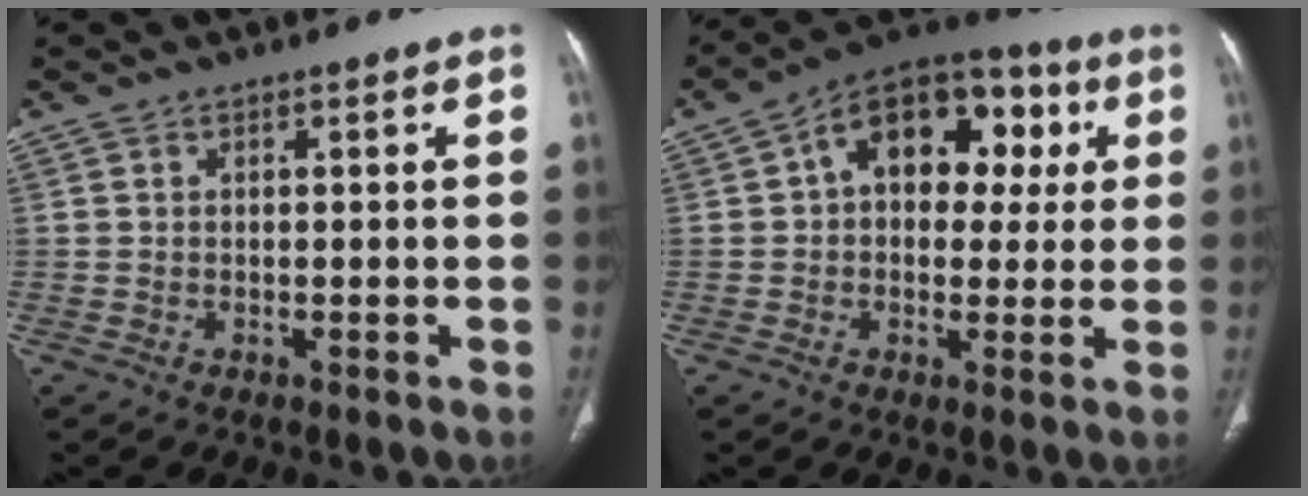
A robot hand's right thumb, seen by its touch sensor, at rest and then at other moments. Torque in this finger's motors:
{"motor_torque": [1.43, 3.58, 1.50, -0.14, 0.10]}